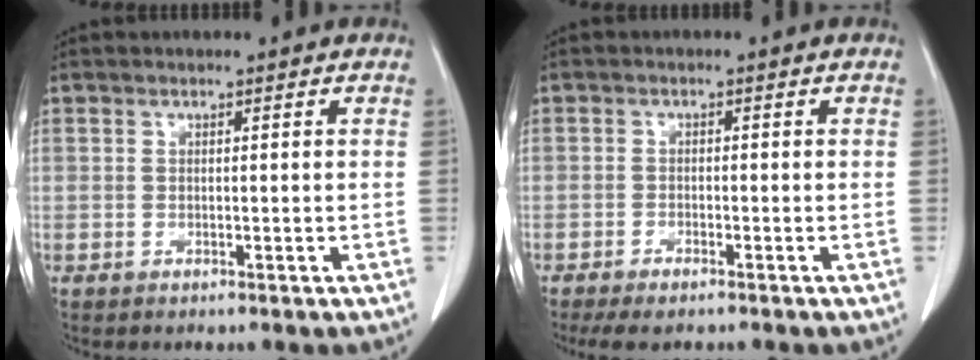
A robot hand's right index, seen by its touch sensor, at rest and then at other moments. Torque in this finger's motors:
{"motor_torque": [0.40, -0.36, 0.09, 0.01]}